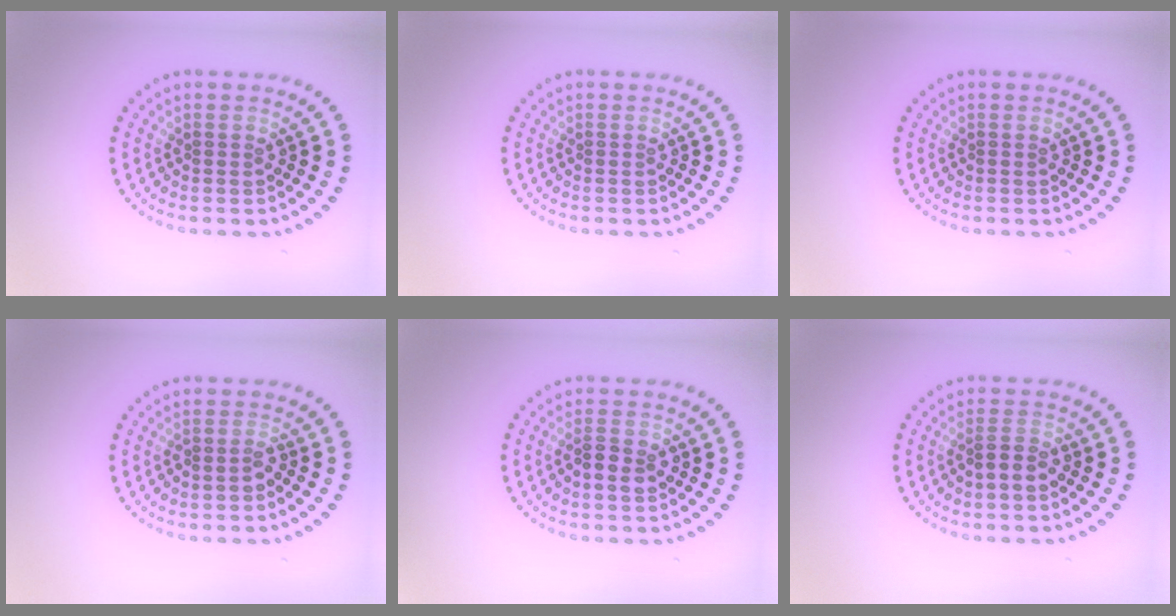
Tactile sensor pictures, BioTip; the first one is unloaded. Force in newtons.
{"total": 0.0}
{"total": 0.0}
{"total": 1.3, "press": 1.1, "slide": 0.7}
{"total": 2.1, "press": 2.1, "slide": 0.5}
{"total": 1.8, "press": 1.7, "slide": 0.8}